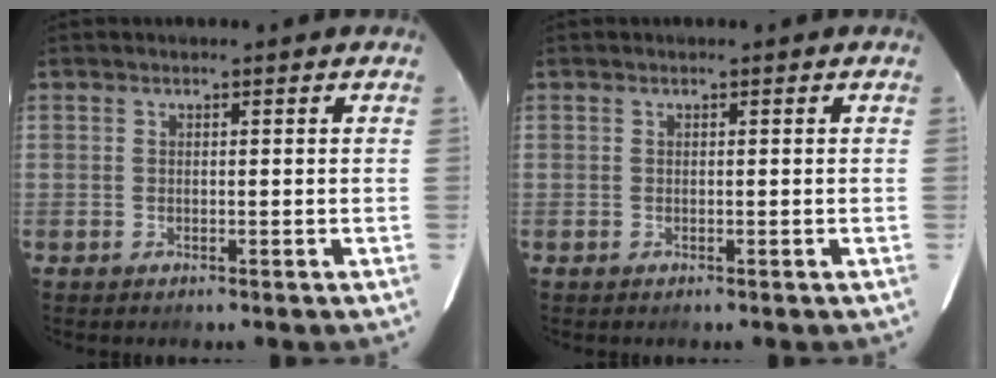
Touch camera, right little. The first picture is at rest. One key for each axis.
{"total": 0.0}